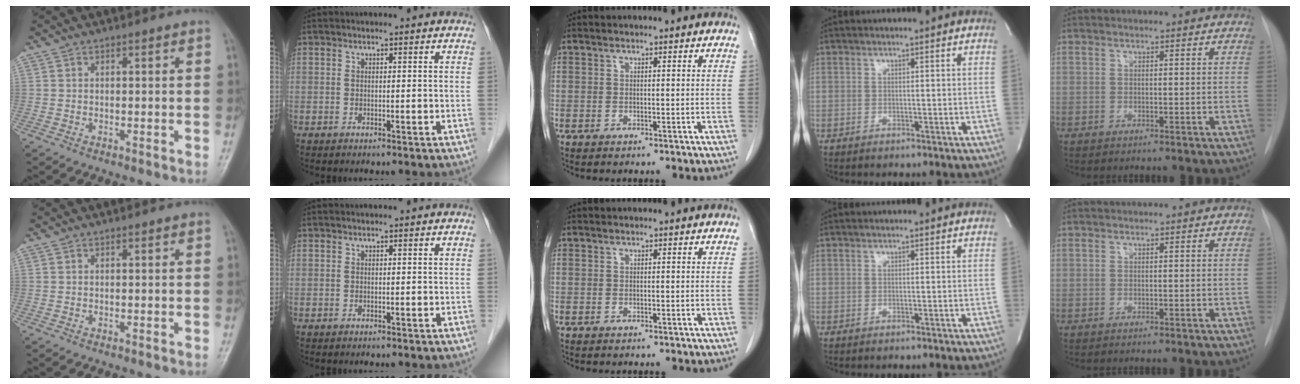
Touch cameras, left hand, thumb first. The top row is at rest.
{}